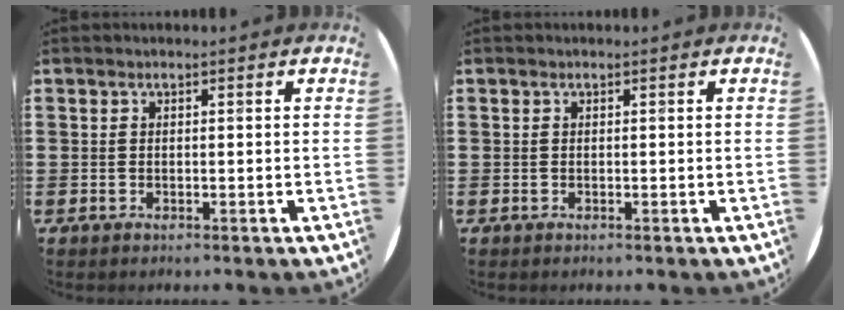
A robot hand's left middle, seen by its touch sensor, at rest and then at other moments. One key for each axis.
{"total": 0.0}